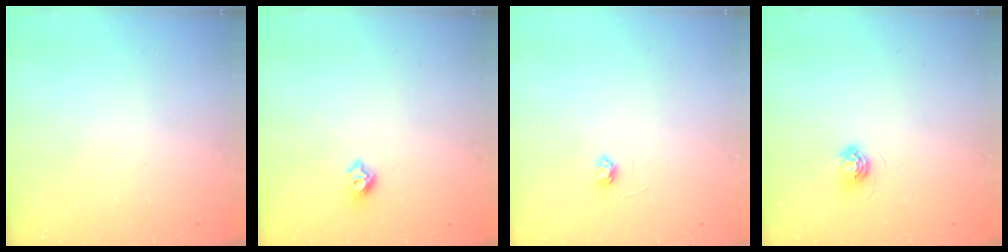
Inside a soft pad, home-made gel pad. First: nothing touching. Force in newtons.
{"total": 5.5, "press": 5.3, "slide": 1.2}
{"total": 3.1, "press": 3.1, "slide": 0.3}
{"total": 5.1, "press": 5.1, "slide": 0.5}